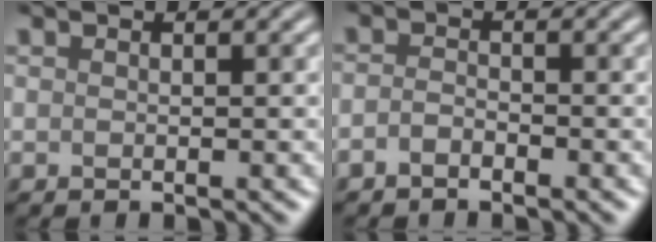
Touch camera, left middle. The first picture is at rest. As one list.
[{"total": 1.0, "force": [-0.8, 0.4, 0.6], "torque": [-0.015, 0.003, -0.021]}]